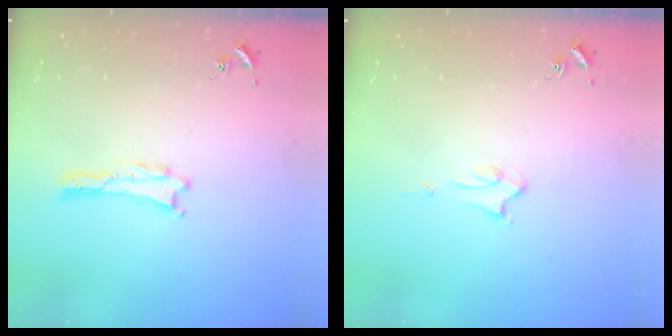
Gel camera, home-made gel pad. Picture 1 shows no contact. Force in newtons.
{"total": 1.9, "press": 1.9, "slide": 0.1}